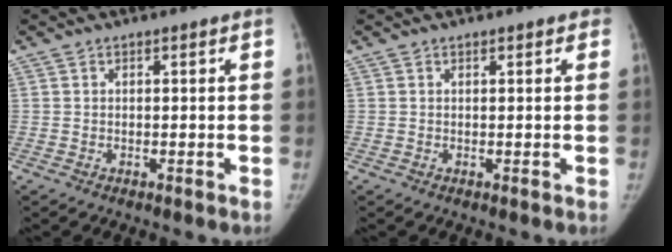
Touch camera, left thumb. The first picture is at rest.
{"total": 0.9, "force": [0.6, 0.5, 0.4], "torque": [0.004, -0.001, 0.002]}